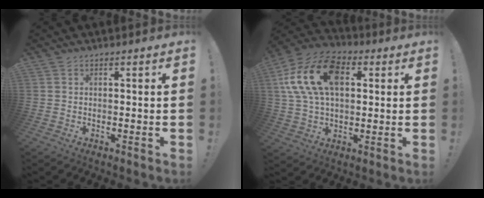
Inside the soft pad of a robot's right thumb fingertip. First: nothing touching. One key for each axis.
{"total": 20.2, "fx": 5.6, "fy": 13.1, "fz": 14.3, "tx": -0.279, "ty": 0.003, "tz": 0.100}